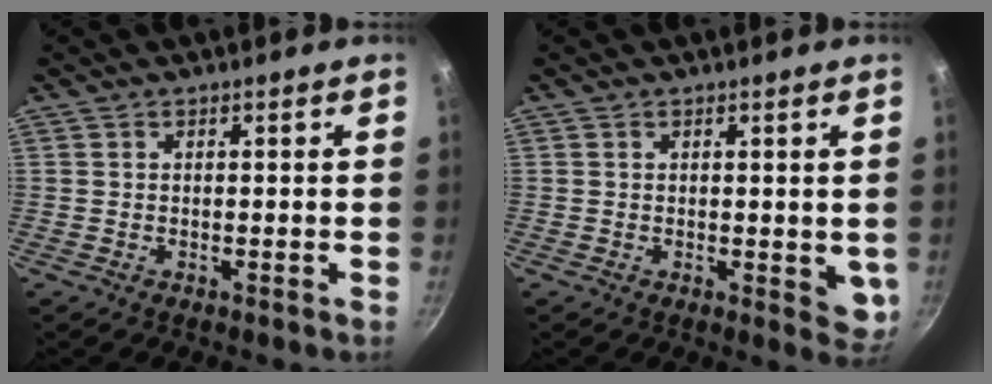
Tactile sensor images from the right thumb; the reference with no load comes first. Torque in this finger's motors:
{"motor_torque": [1.67, 1.45, 1.18, -1.09, 0.40]}